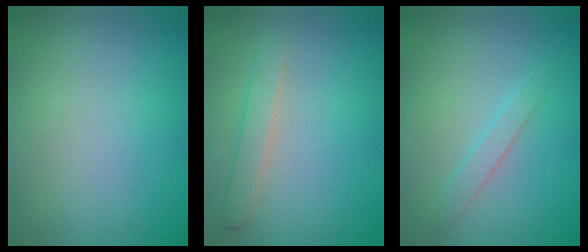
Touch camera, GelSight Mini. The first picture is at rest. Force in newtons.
{"total": 1.7, "press": 1.7, "slide": 0.0}
{"total": 1.3, "press": 1.3, "slide": 0.1}